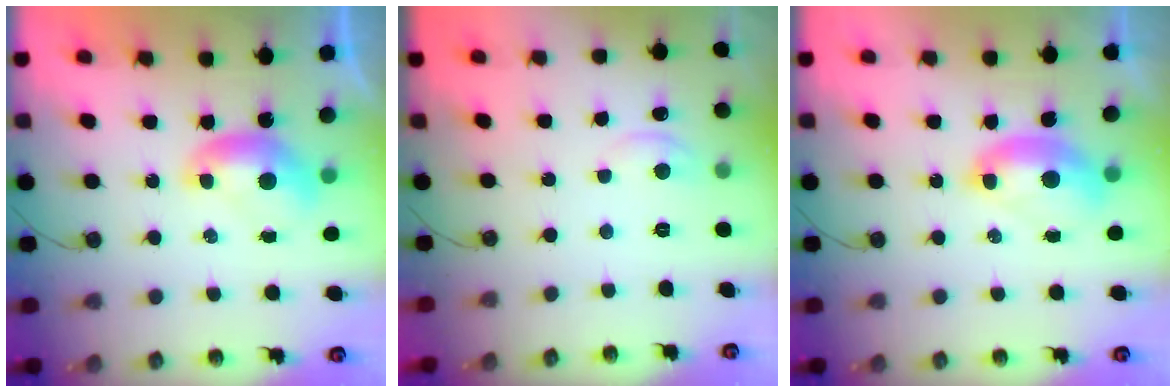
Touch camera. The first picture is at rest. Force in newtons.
{"total": 1.6, "press": 1.5, "slide": 0.3}
{"total": 2.5, "press": 2.4, "slide": 0.6}